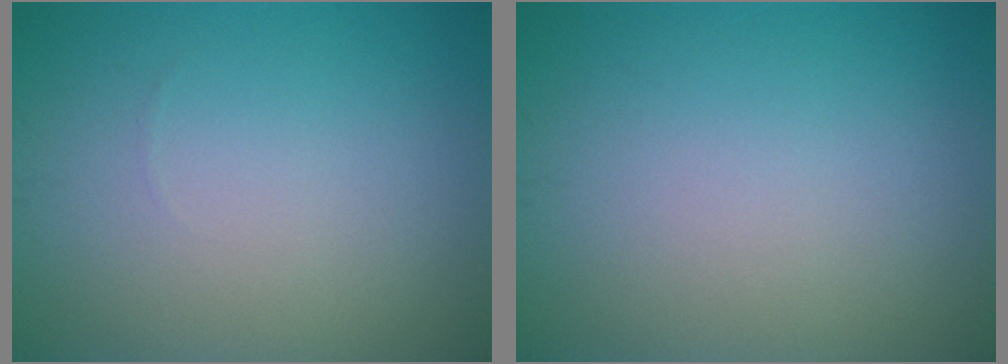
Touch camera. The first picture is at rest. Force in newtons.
{"total": 0.0}